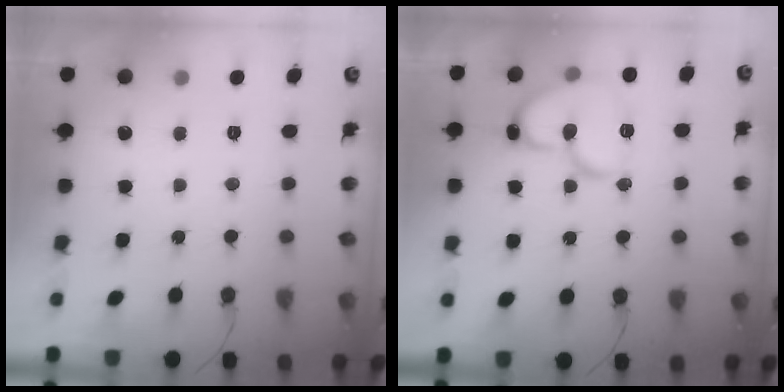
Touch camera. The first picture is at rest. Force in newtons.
{"total": 15.8, "press": 15.7, "slide": 1.4}